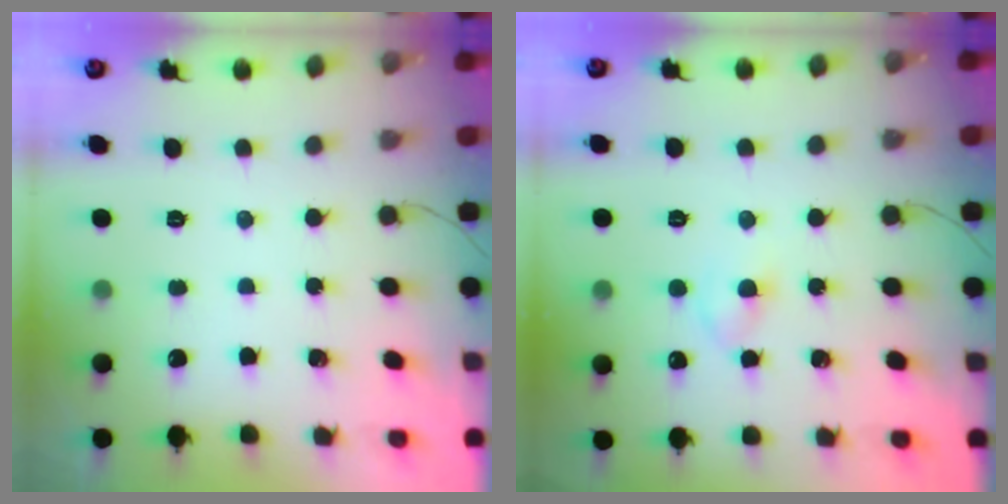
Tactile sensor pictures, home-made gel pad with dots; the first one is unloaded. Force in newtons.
{"total": 2.4, "press": 2.1, "slide": 1.0}